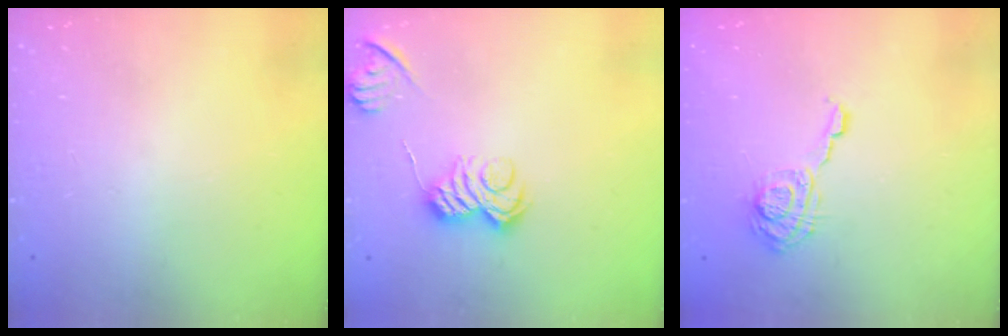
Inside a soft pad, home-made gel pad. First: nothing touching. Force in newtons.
{"total": 8.9, "press": 8.9, "slide": 0.3}
{"total": 11.4, "press": 11.4, "slide": 0.1}